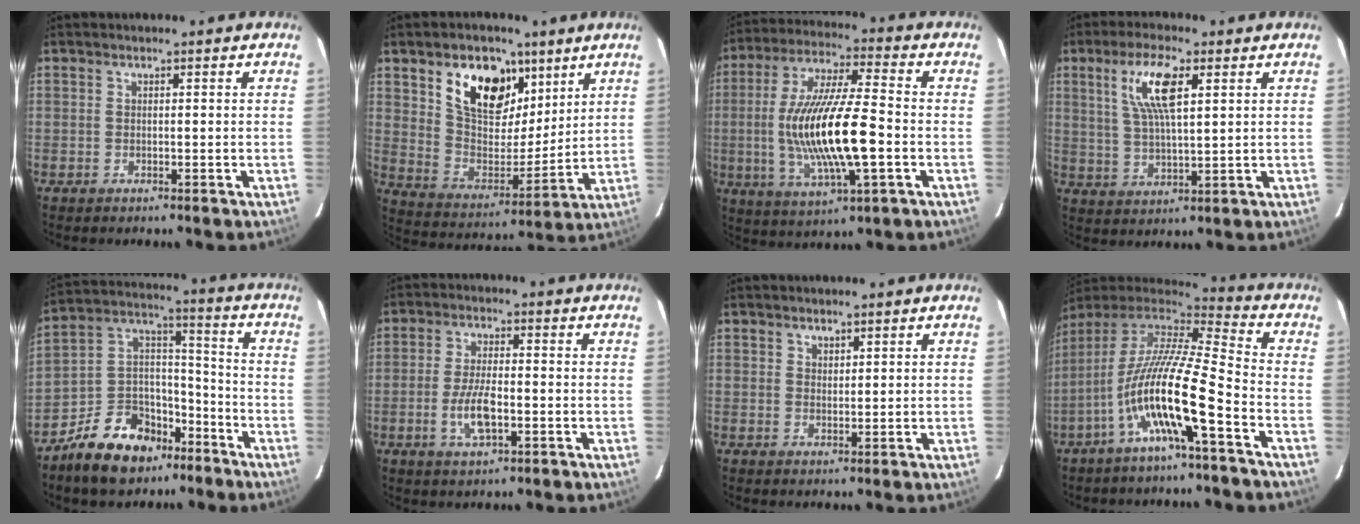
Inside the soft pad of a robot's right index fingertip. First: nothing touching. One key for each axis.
{"total": 16.7, "fx": 9.0, "fy": 9.7, "fz": 10.2, "tx": -0.184, "ty": 0.014, "tz": 0.167}
{"total": 18.6, "fx": -2.7, "fy": 4.1, "fz": 18.0, "tx": -0.352, "ty": -0.008, "tz": -0.045}
{"total": 9.3, "fx": 3.7, "fy": 2.5, "fz": 8.2, "tx": -0.161, "ty": 0.008, "tz": 0.073}
{"total": 15.2, "fx": -10.0, "fy": 9.0, "fz": 6.9, "tx": -0.146, "ty": 0.055, "tz": -0.156}
{"total": 7.0, "fx": -2.1, "fy": 2.6, "fz": 6.2, "tx": -0.128, "ty": -0.004, "tz": -0.040}
{"total": 1.4, "fx": 1.1, "fy": 0.7, "fz": 0.2, "tx": -0.001, "ty": 0.002, "tz": 0.021}
{"total": 16.2, "fx": -6.5, "fy": 1.4, "fz": 14.8, "tx": -0.259, "ty": -0.012, "tz": -0.130}